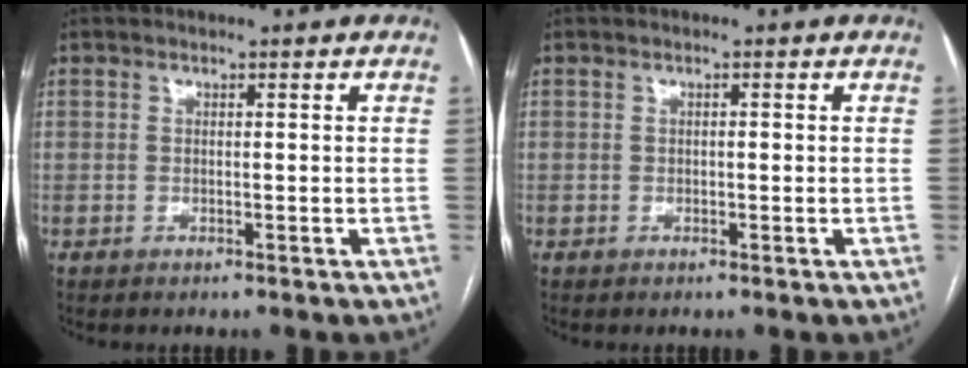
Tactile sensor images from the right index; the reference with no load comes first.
{"total": 0.0}